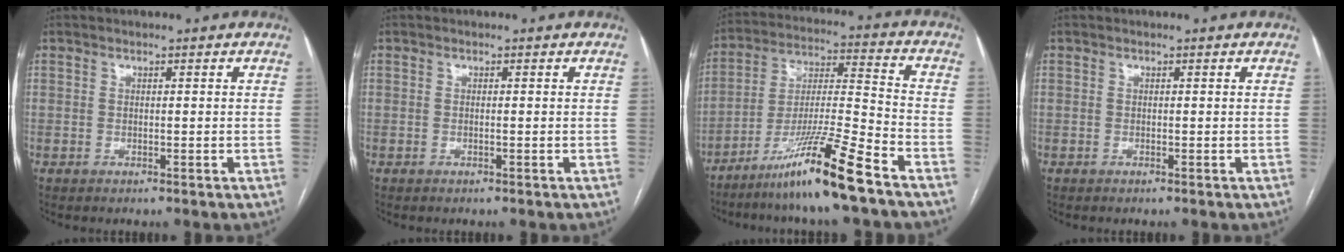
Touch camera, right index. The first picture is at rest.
{"total": 0.0}
{"total": 14.7, "force": [-10.2, -1.3, 10.6], "torque": [-0.198, -0.022, -0.183]}
{"total": 0.0}